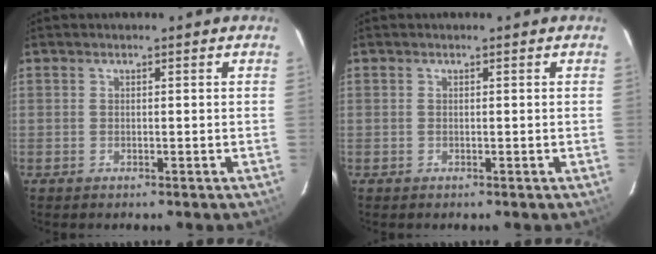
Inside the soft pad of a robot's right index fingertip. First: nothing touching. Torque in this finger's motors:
{"motor_torque": [-0.02, 0.01, 0.06, 0.00]}